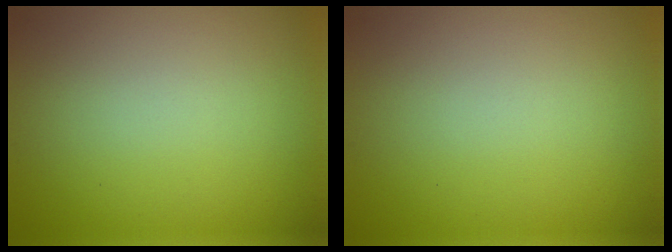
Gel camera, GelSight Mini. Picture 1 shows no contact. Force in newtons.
{"total": 0.0}